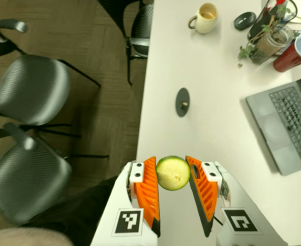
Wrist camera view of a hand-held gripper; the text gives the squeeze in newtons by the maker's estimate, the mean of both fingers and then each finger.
{"total": 10.1, "left": 9.8, "right": 10.4}